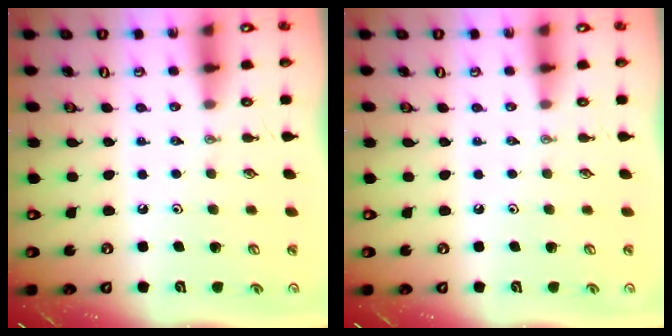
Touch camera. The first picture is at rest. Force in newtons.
{"total": 0.0}